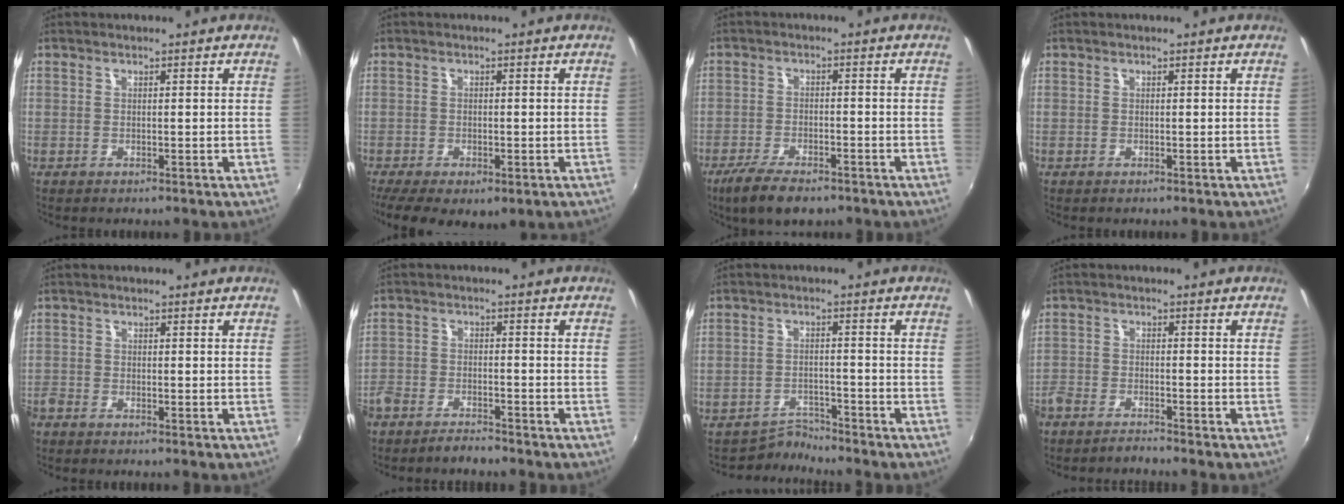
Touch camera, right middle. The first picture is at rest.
{"total": 10.1, "force": [-5.8, 4.5, 7.0], "torque": [-0.149, -0.047, -0.086]}
{"total": 8.1, "force": [-6.0, 2.7, 4.7], "torque": [-0.117, -0.020, -0.105]}
{"total": 0.0}
{"total": 2.2, "force": [-2.0, 0.6, 0.7], "torque": [-0.020, -0.009, -0.042]}
{"total": 6.9, "force": [-6.1, 2.2, 2.4], "torque": [-0.072, -0.011, -0.107]}
{"total": 1.0, "force": [-0.9, 0.4, 0.1], "torque": [-0.007, -0.002, -0.013]}
{"total": 5.3, "force": [-4.9, 0.9, 1.5], "torque": [-0.052, -0.015, -0.095]}